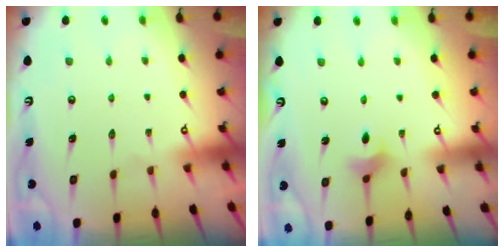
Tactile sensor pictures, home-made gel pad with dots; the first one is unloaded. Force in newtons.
{"total": 2.6, "press": 2.6, "slide": 0.4}